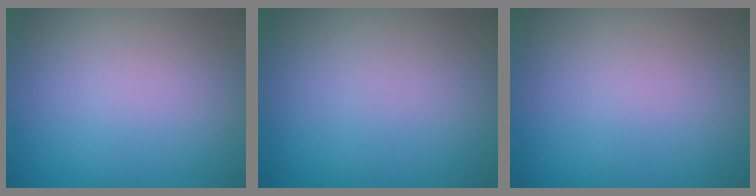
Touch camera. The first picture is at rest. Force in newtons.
{"total": 0.0}
{"total": 0.0}